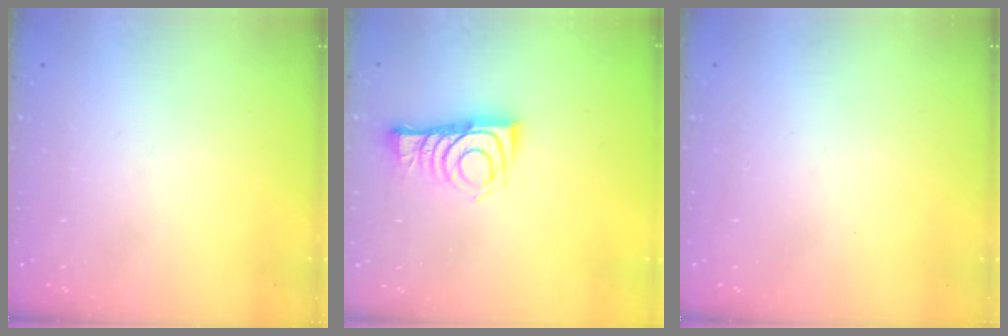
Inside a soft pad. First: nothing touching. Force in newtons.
{"total": 9.0, "press": 9.0, "slide": 0.2}
{"total": 1.6, "press": 1.6, "slide": 0.1}